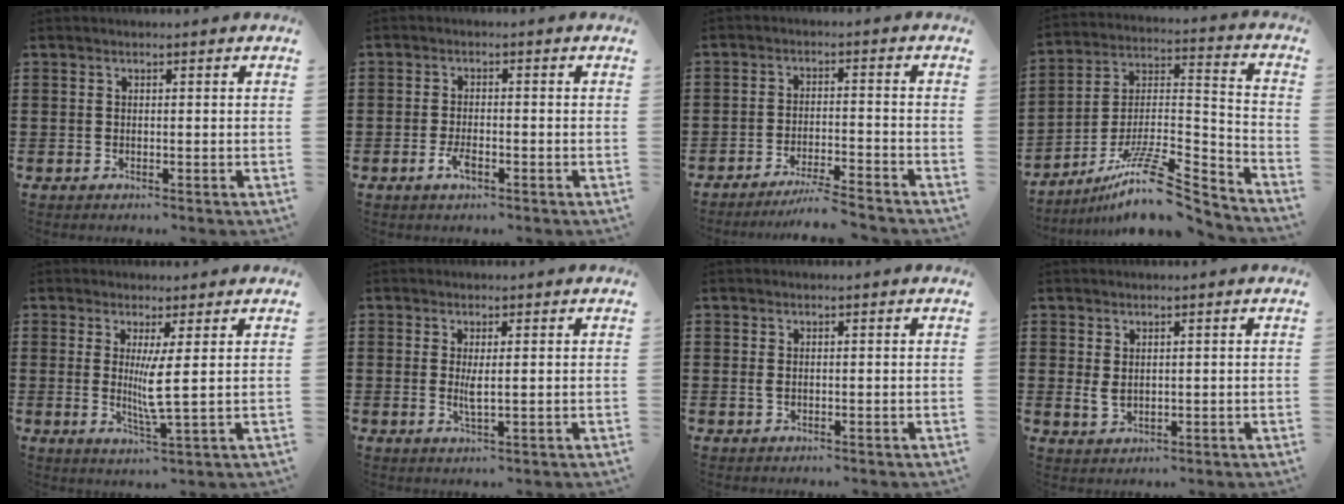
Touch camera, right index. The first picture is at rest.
{"total": 2.8, "force": [-1.4, 1.0, 2.3], "torque": [-0.046, 0.000, -0.026]}
{"total": 4.5, "force": [-4.2, -0.6, 1.4], "torque": [-0.034, -0.012, -0.085]}
{"total": 13.9, "force": [-10.0, 3.4, 9.1], "torque": [-0.156, 0.027, -0.180]}
{"total": 5.0, "force": [0.9, -0.1, 4.9], "torque": [-0.094, -0.011, 0.014]}
{"total": 2.4, "force": [0.4, 0.3, 2.4], "torque": [-0.052, -0.006, 0.004]}
{"total": 0.7, "force": [0.1, 0.2, 0.7], "torque": [-0.015, 0.001, 0.002]}
{"total": 2.0, "force": [0.7, 1.1, 1.5], "torque": [-0.038, 0.000, 0.012]}